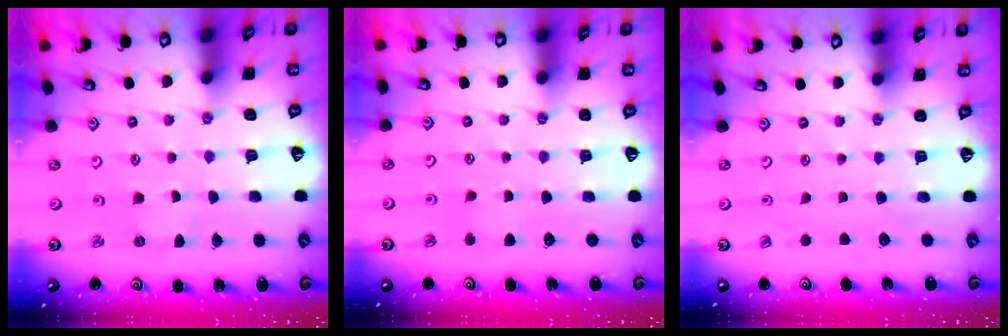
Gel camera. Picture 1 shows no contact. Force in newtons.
{"total": 3.2, "press": 3.2, "slide": 0.6}
{"total": 0.0}